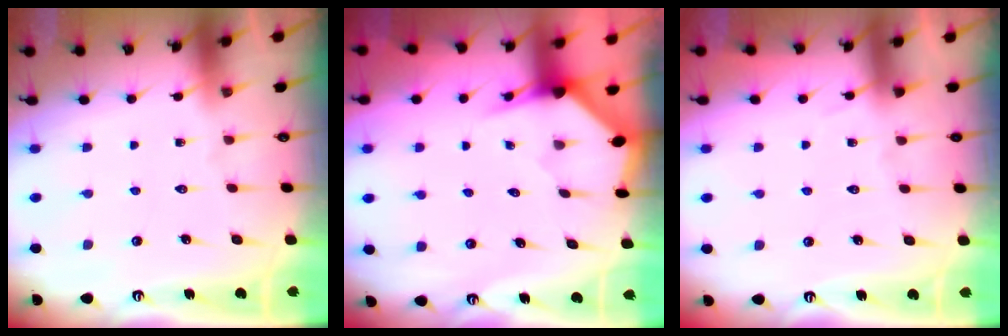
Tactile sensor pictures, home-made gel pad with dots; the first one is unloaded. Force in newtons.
{"total": 3.2, "press": 3.2, "slide": 0.1}
{"total": 5.0, "press": 4.9, "slide": 0.7}